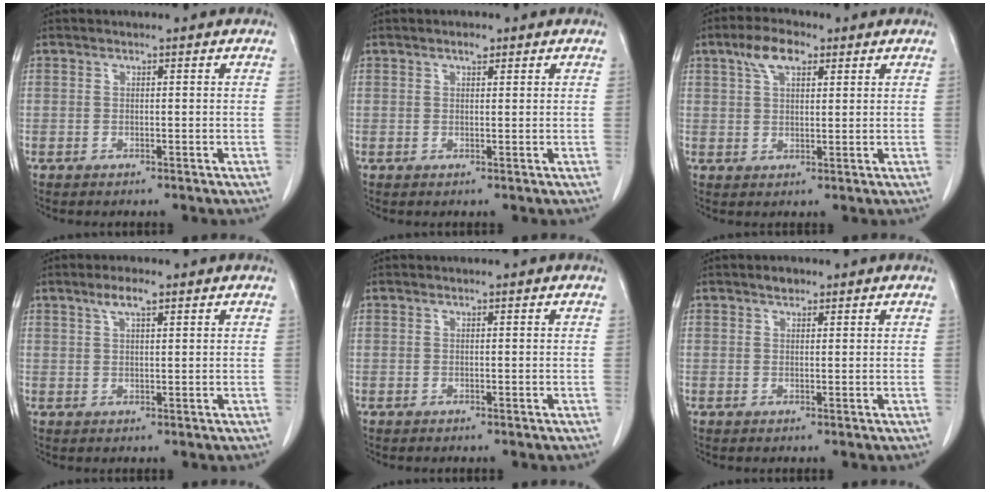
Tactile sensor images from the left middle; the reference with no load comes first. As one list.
[{"total": 1.2, "force": [0.8, 0.5, 0.8], "torque": [-0.014, 0.001, 0.013]}, {"total": 5.7, "force": [3.2, 2.4, 4.1], "torque": [-0.083, 0.016, 0.058]}, {"total": 3.2, "force": [2.0, 0.6, 2.4], "torque": [-0.050, 0.006, 0.038]}, {"total": 0.0}, {"total": 1.5, "force": [1.1, 0.8, 0.7], "torque": [-0.016, 0.004, 0.017]}]